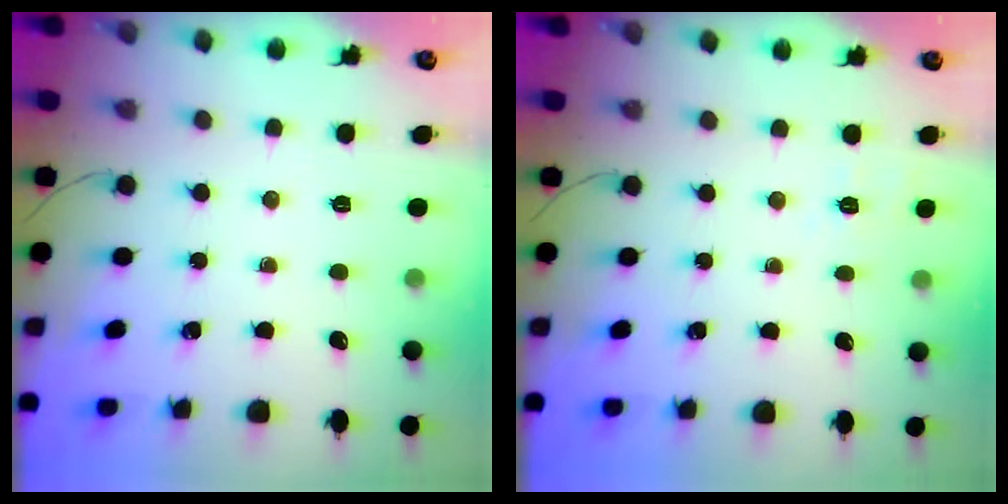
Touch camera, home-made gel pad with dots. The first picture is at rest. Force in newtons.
{"total": 2.0, "press": 0.4, "slide": 1.9}